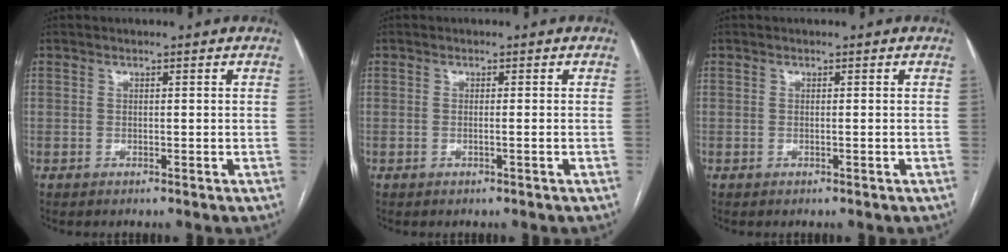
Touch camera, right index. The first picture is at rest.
{"total": 0.7, "force": [-0.3, -0.3, 0.6], "torque": [-0.007, 0.001, -0.006]}
{"total": 0.0}